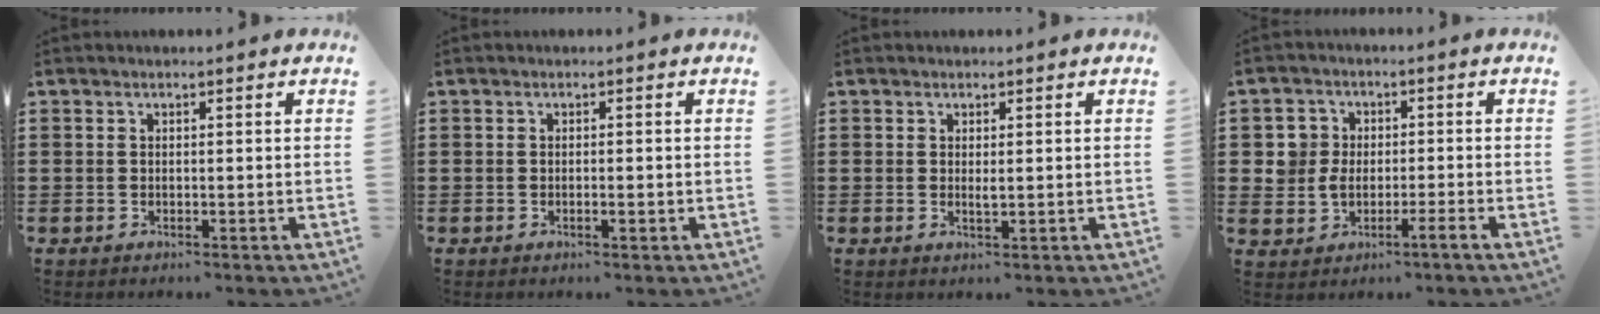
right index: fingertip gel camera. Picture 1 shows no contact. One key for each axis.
{"total": 1.1, "fx": -0.4, "fy": 0.2, "fz": 1.0, "tx": -0.019, "ty": -0.005, "tz": -0.006}
{"total": 1.0, "fx": 0.2, "fy": 0.2, "fz": 1.0, "tx": -0.020, "ty": -0.001, "tz": 0.004}
{"total": 3.5, "fx": -1.0, "fy": 2.9, "fz": 1.7, "tx": -0.051, "ty": 0.008, "tz": -0.024}